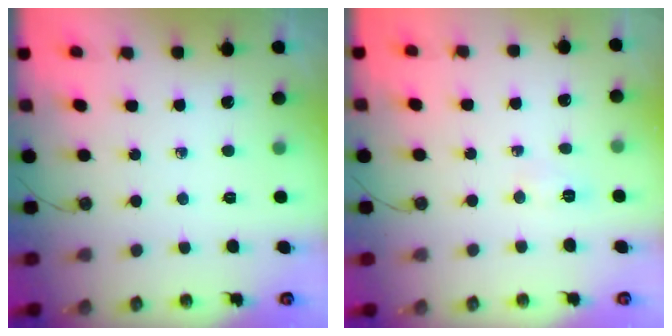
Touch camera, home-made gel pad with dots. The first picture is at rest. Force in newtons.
{"total": 3.1, "press": 2.8, "slide": 1.3}